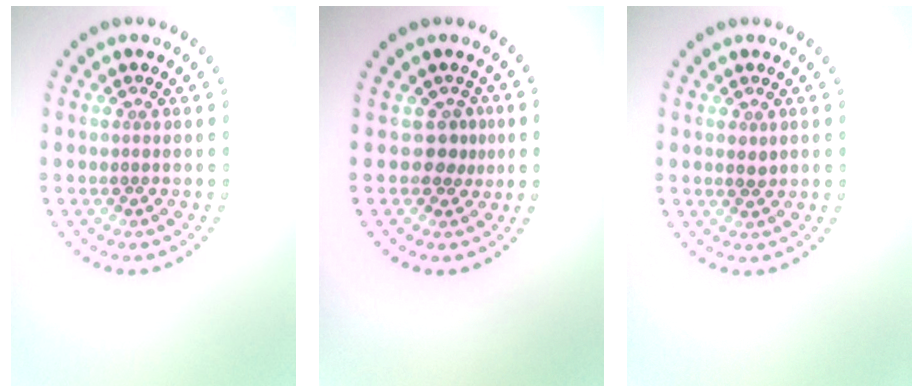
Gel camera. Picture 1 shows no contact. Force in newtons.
{"total": 1.8, "press": 1.3, "slide": 1.2}
{"total": 1.0, "press": 1.0, "slide": 0.1}